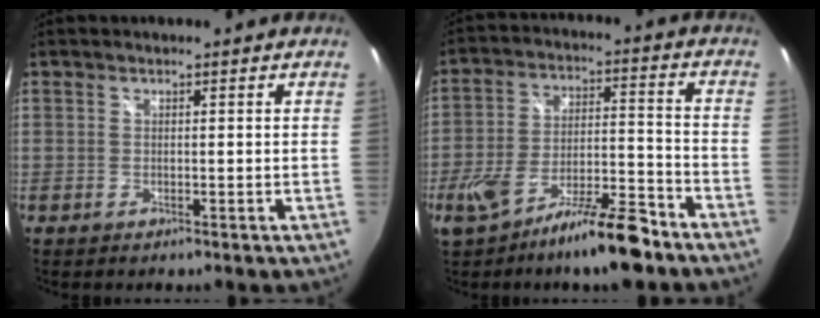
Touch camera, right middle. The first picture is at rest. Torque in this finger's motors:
{"motor_torque": [0.21, -0.25, 0.40, 0.11]}